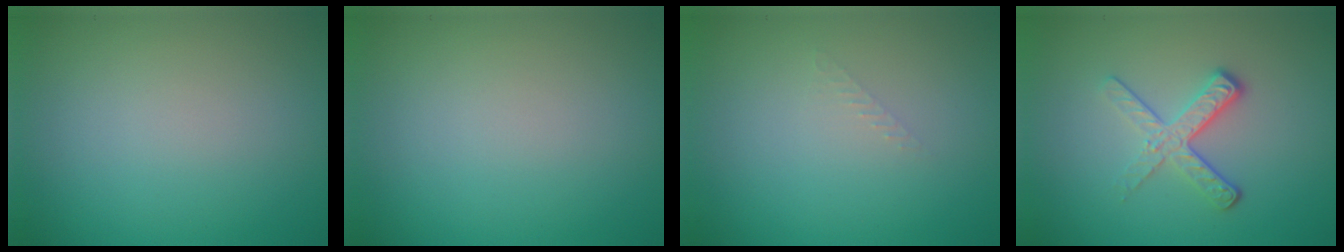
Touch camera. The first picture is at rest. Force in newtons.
{"total": 0.0}
{"total": 0.8, "press": 0.7, "slide": 0.2}
{"total": 3.4, "press": 2.4, "slide": 2.4}